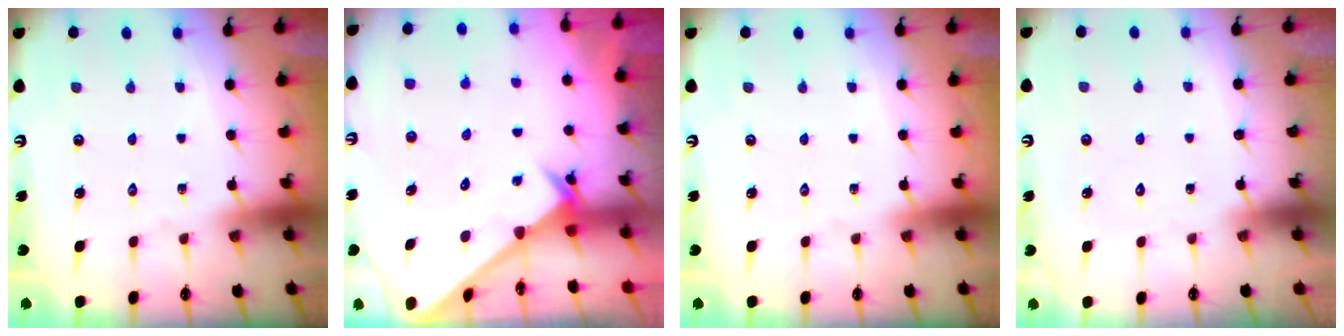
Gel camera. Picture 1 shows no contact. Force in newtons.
{"total": 2.4, "press": 2.4, "slide": 0.2}
{"total": 0.0}
{"total": 1.5, "press": 1.5, "slide": 0.0}